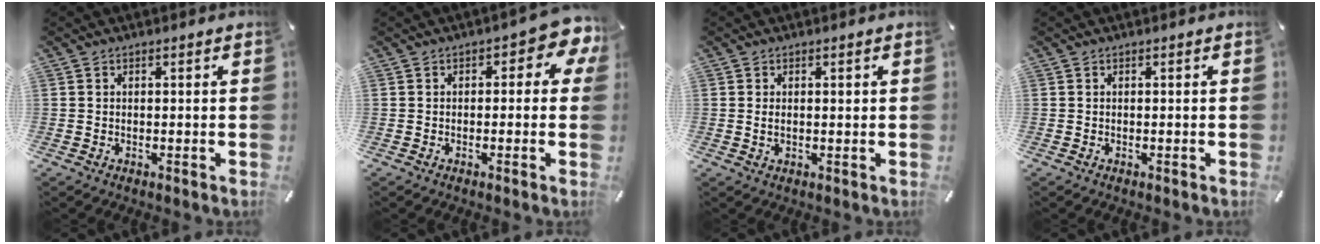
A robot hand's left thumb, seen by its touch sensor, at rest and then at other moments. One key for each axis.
{"total": 5.6, "fx": 1.2, "fy": 2.9, "fz": 4.6, "tx": -0.067, "ty": 0.001, "tz": 0.015}
{"total": 1.5, "fx": 0.2, "fy": 0.8, "fz": 1.2, "tx": -0.018, "ty": -0.001, "tz": 0.001}
{"total": 0.0}